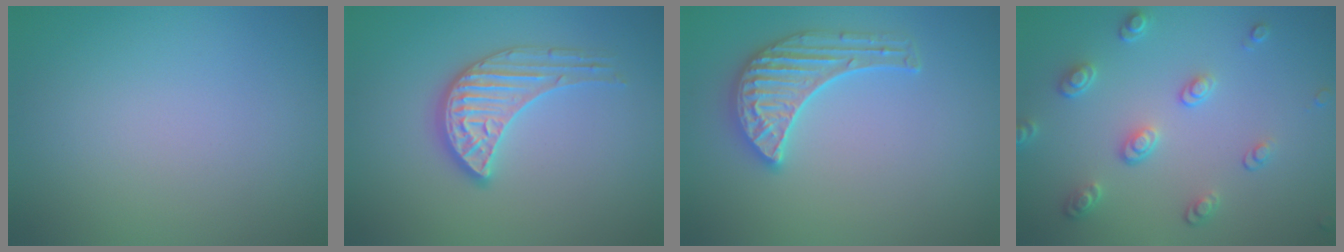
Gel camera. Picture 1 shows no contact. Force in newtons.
{"total": 3.5, "press": 3.4, "slide": 1.1}
{"total": 3.7, "press": 3.6, "slide": 0.9}
{"total": 3.3, "press": 2.8, "slide": 1.7}